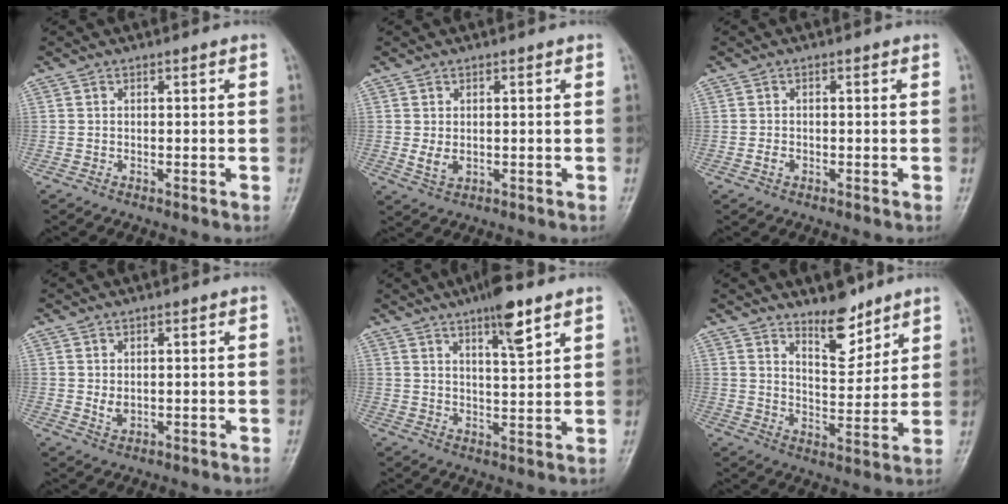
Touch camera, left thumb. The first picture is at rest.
{"total": 2.9, "force": [0.1, 2.0, 2.1], "torque": [-0.036, -0.009, 0.006]}
{"total": 1.3, "force": [-0.5, 1.0, 0.8], "torque": [-0.012, 0.002, -0.011]}
{"total": 2.2, "force": [0.4, 1.5, 1.5], "torque": [-0.022, -0.007, 0.012]}
{"total": 8.0, "force": [5.0, 1.5, 6.0], "torque": [-0.091, -0.027, 0.082]}
{"total": 8.6, "force": [6.5, 3.5, 4.3], "torque": [-0.044, -0.056, 0.111]}